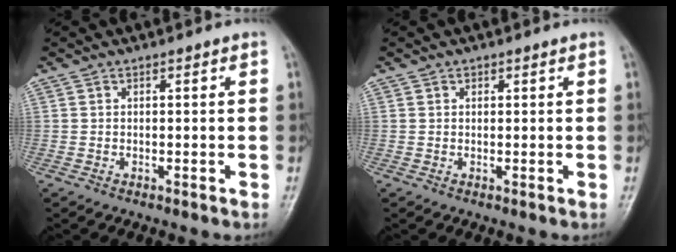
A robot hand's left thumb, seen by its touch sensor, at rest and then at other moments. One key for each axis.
{"total": 0.6, "fx": 0.4, "fy": 0.4, "fz": 0.2, "tx": 0.001, "ty": -0.002, "tz": 0.005}